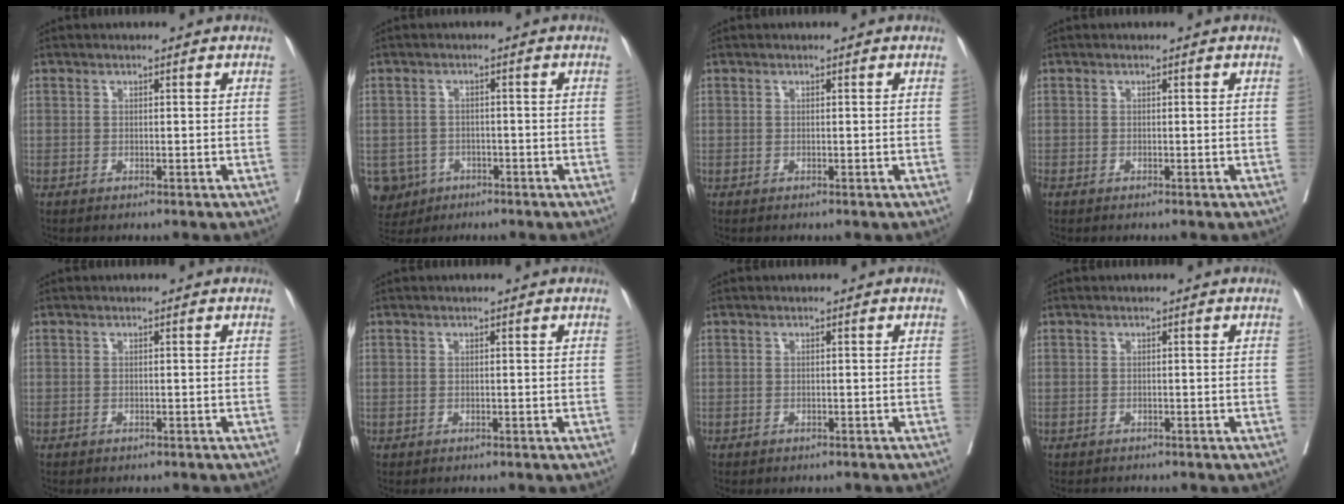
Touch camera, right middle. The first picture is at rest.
{"total": 5.7, "force": [-2.9, 4.8, 0.7], "torque": [-0.018, 0.005, -0.043]}
{"total": 0.0}
{"total": 0.0}
{"total": 0.7, "force": [-0.6, 0.3, 0.0], "torque": [-0.006, 0.002, -0.011]}
{"total": 0.0}
{"total": 0.9, "force": [-0.8, 0.5, 0.1], "torque": [-0.004, 0.002, -0.013]}
{"total": 1.3, "force": [-1.1, 0.6, -0.1], "torque": [-0.007, -0.001, -0.020]}